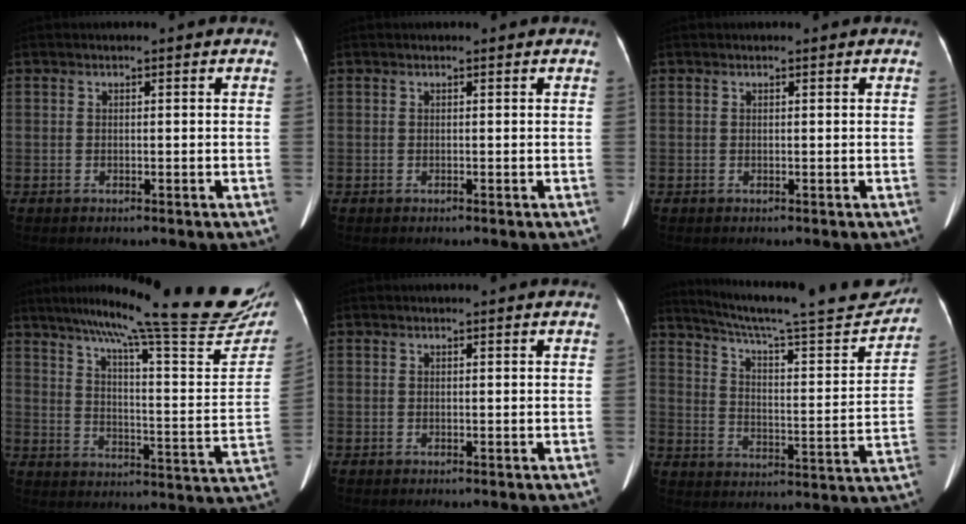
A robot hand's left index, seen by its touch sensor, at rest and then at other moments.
{"total": 0.0}
{"total": 0.0}
{"total": 28.2, "force": [23.5, 1.5, 15.4], "torque": [-0.235, -0.062, 0.301]}
{"total": 1.2, "force": [1.2, -0.1, 0.2], "torque": [-0.012, 0.003, 0.010]}
{"total": 24.6, "force": [22.4, 2.2, 10.0], "torque": [-0.157, -0.048, 0.295]}